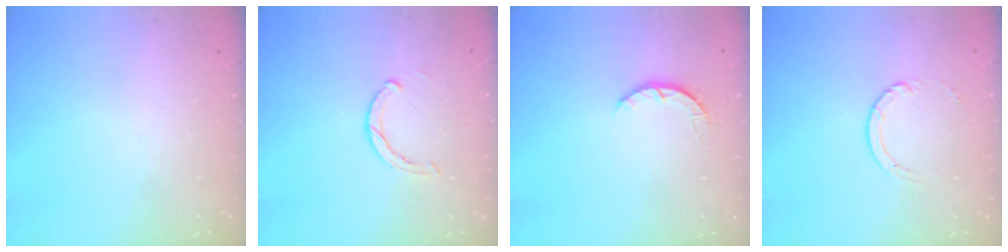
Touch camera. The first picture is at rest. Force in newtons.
{"total": 2.8, "press": 2.8, "slide": 0.2}
{"total": 3.4, "press": 3.4, "slide": 0.6}
{"total": 3.0, "press": 2.9, "slide": 0.4}